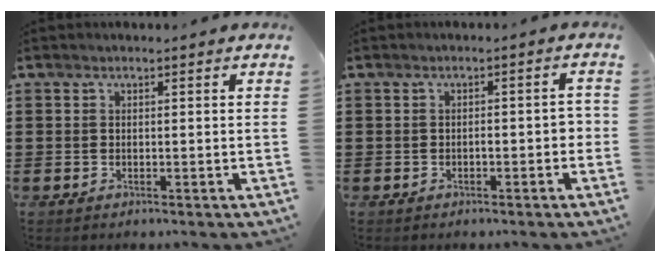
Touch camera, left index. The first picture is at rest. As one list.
[{"total": 1.7, "force": [-0.6, 0.5, 1.4], "torque": [-0.027, 0.002, -0.013]}]